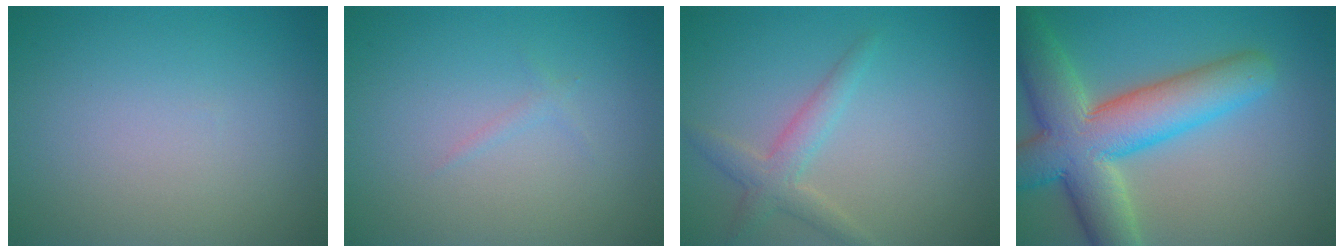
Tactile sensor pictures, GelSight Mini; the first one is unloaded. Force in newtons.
{"total": 0.6, "press": 0.6, "slide": 0.1}
{"total": 2.4, "press": 2.4, "slide": 0.1}
{"total": 10.3, "press": 10.3, "slide": 0.7}